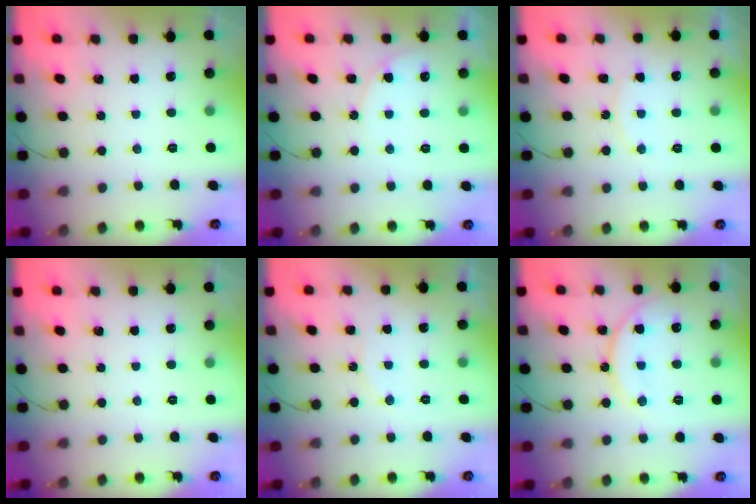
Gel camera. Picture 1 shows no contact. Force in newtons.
{"total": 5.4, "press": 5.4, "slide": 0.6}
{"total": 7.6, "press": 7.5, "slide": 0.4}
{"total": 0.0}
{"total": 4.5, "press": 4.5, "slide": 0.5}
{"total": 12.2, "press": 12.1, "slide": 0.9}